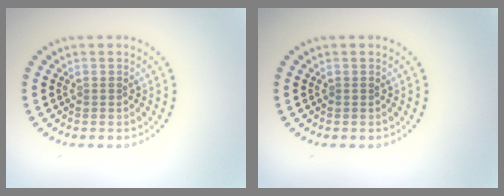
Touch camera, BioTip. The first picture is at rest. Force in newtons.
{"total": 0.0}